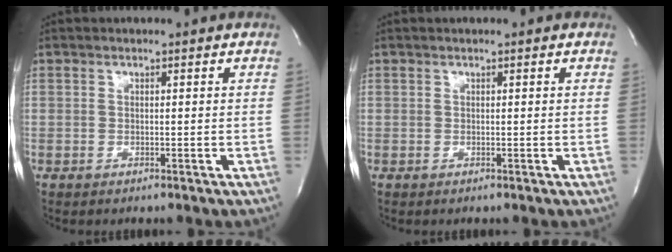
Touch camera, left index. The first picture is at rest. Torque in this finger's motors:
{"motor_torque": [0.50, -0.96, 0.17, 0.02]}